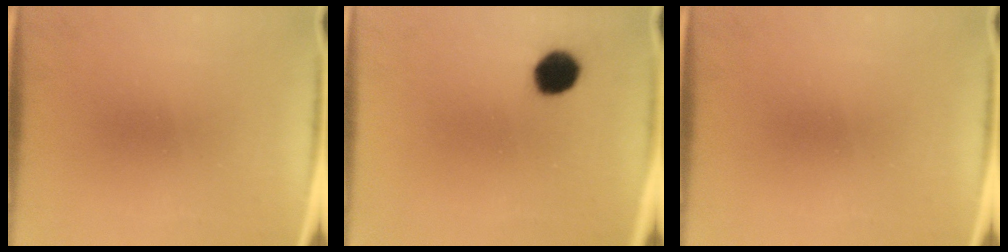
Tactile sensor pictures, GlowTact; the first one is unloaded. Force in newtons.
{"total": 6.7}
{"total": 0.0}